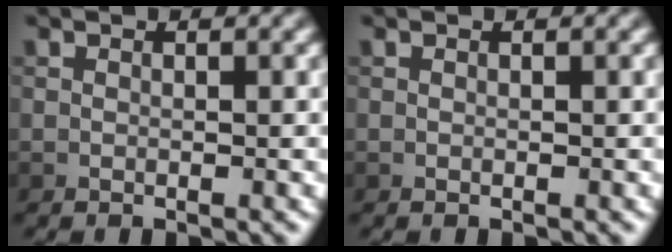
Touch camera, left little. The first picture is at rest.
{"total": 0.0}